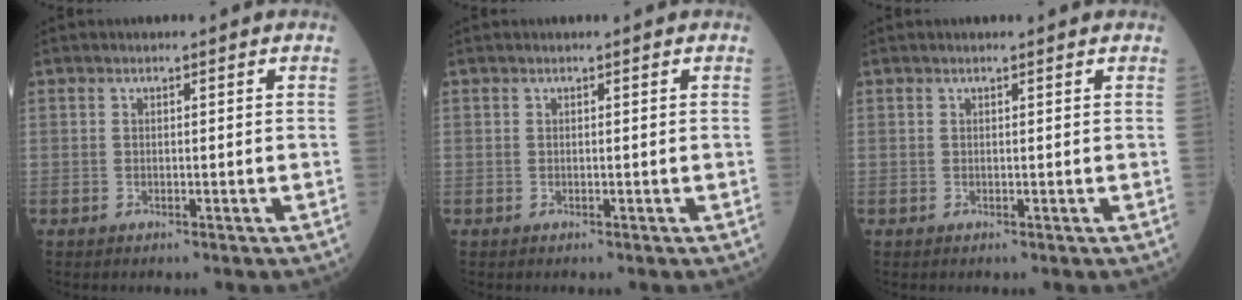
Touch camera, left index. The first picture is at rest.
{"total": 0.0}
{"total": 1.2, "force": [1.2, 0.0, 0.5], "torque": [-0.011, 0.009, 0.015]}